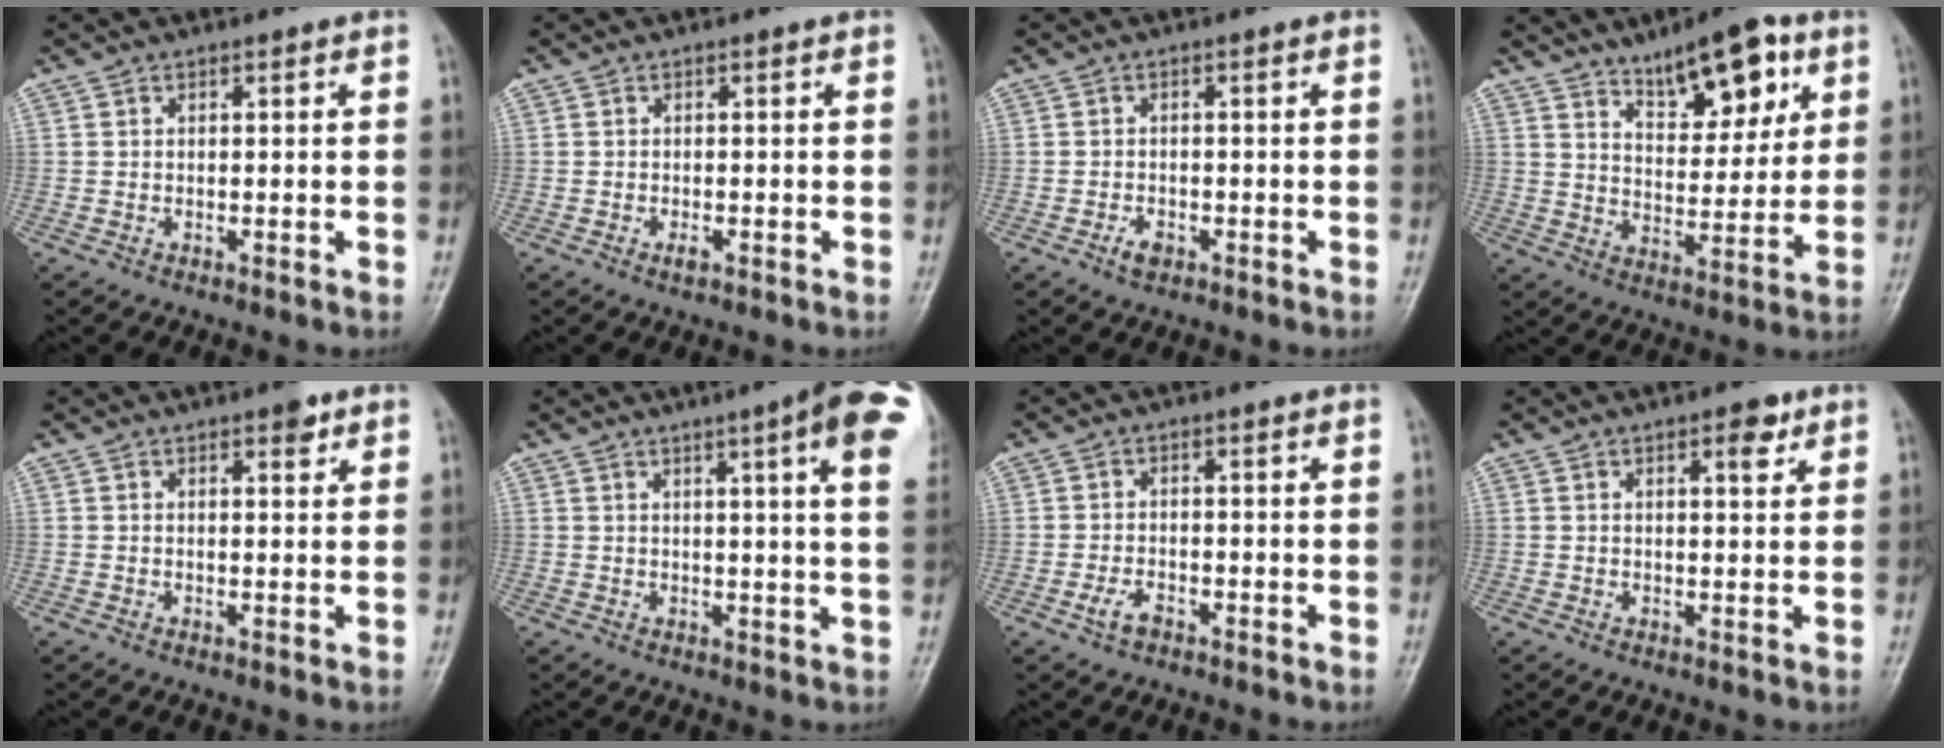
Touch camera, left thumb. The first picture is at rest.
{"total": 1.3, "force": [-0.6, 0.6, 1.0], "torque": [-0.017, 0.001, -0.011]}
{"total": 2.2, "force": [-1.2, 1.3, 1.3], "torque": [-0.023, 0.005, -0.020]}
{"total": 13.8, "force": [7.9, 5.9, 9.7], "torque": [-0.107, -0.036, 0.124]}
{"total": 2.5, "force": [1.5, 1.0, 1.7], "torque": [-0.016, -0.006, 0.019]}
{"total": 14.6, "force": [6.5, 1.7, 13.0], "torque": [-0.155, -0.014, 0.065]}
{"total": 2.8, "force": [-1.6, 1.5, 1.8], "torque": [-0.039, 0.008, -0.029]}
{"total": 3.5, "force": [1.9, 1.3, 2.5], "torque": [-0.025, -0.008, 0.026]}